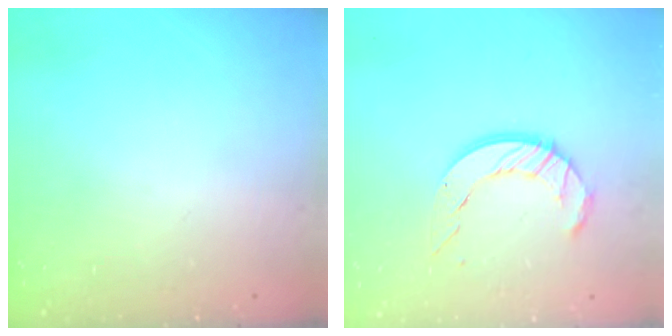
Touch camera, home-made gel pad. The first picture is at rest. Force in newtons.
{"total": 10.8, "press": 10.8, "slide": 1.0}